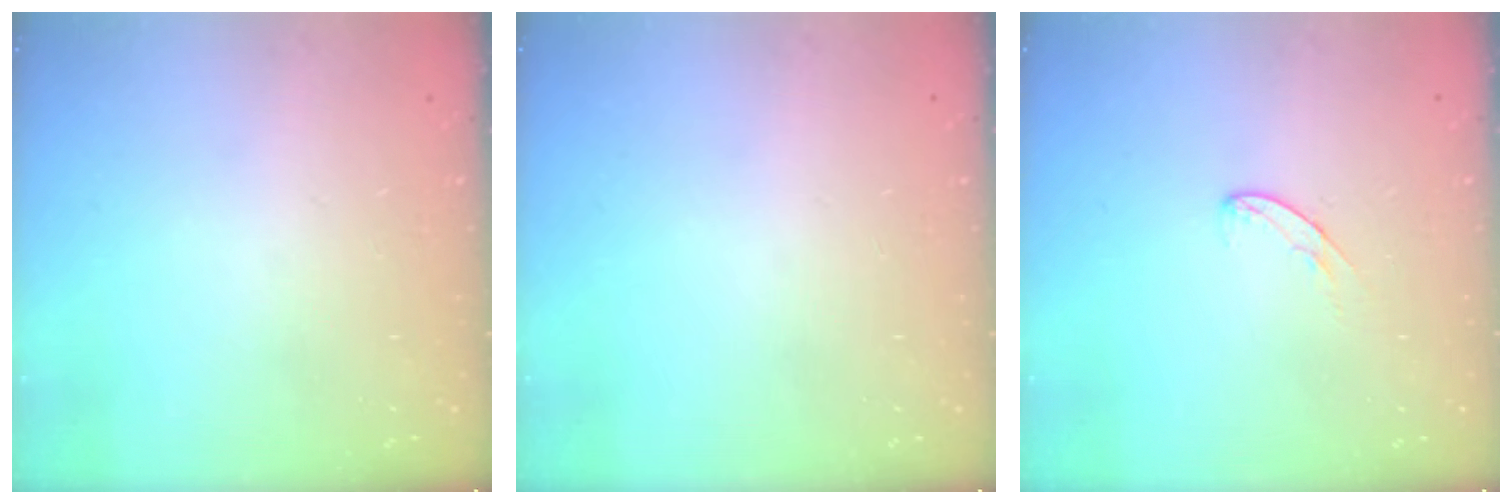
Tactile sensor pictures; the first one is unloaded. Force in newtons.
{"total": 0.0}
{"total": 5.4, "press": 5.4, "slide": 0.4}